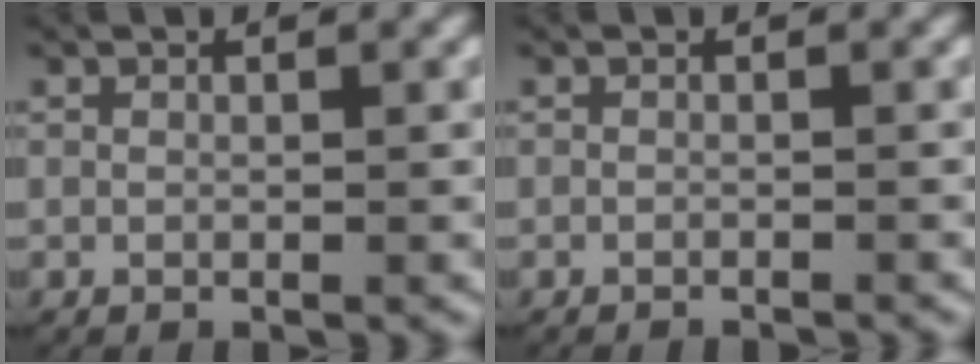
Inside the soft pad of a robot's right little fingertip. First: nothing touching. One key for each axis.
{"total": 1.2, "fx": -1.2, "fy": 0.1, "fz": 0.1, "tx": -0.002, "ty": -0.003, "tz": -0.015}